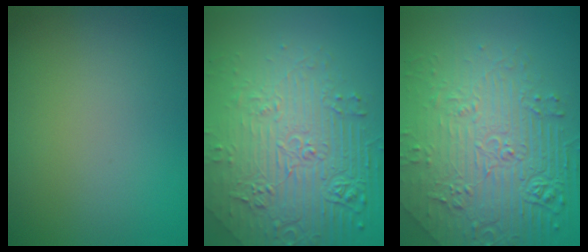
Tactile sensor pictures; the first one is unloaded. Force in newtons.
{"total": 8.3, "press": 5.8, "slide": 5.9}
{"total": 8.0, "press": 6.1, "slide": 5.1}